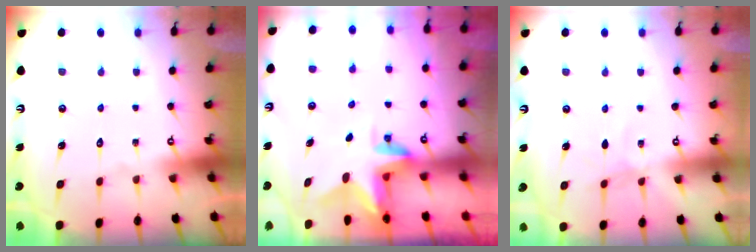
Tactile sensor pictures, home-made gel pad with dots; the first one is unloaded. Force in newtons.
{"total": 3.2, "press": 3.2, "slide": 0.4}
{"total": 3.0, "press": 2.9, "slide": 0.4}